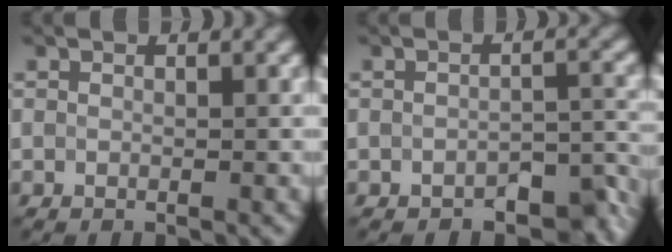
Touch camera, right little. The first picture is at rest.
{"total": 4.3, "force": [-3.7, 1.5, 1.7], "torque": [-0.019, 0.001, -0.048]}